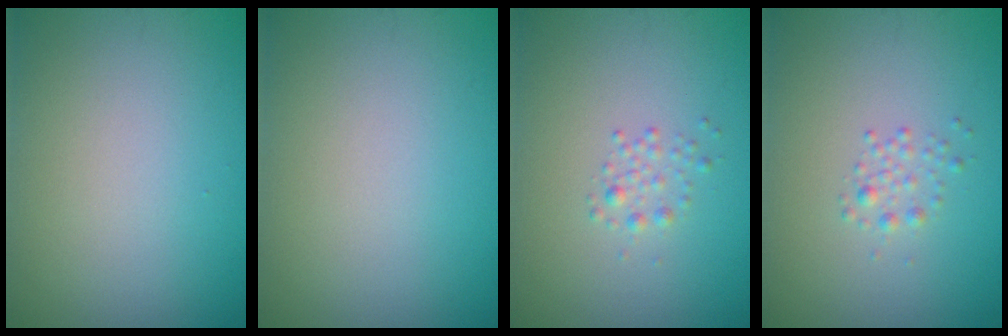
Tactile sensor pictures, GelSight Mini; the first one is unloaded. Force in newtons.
{"total": 0.0}
{"total": 1.1, "press": 1.1, "slide": 0.0}
{"total": 1.1, "press": 1.1, "slide": 0.0}